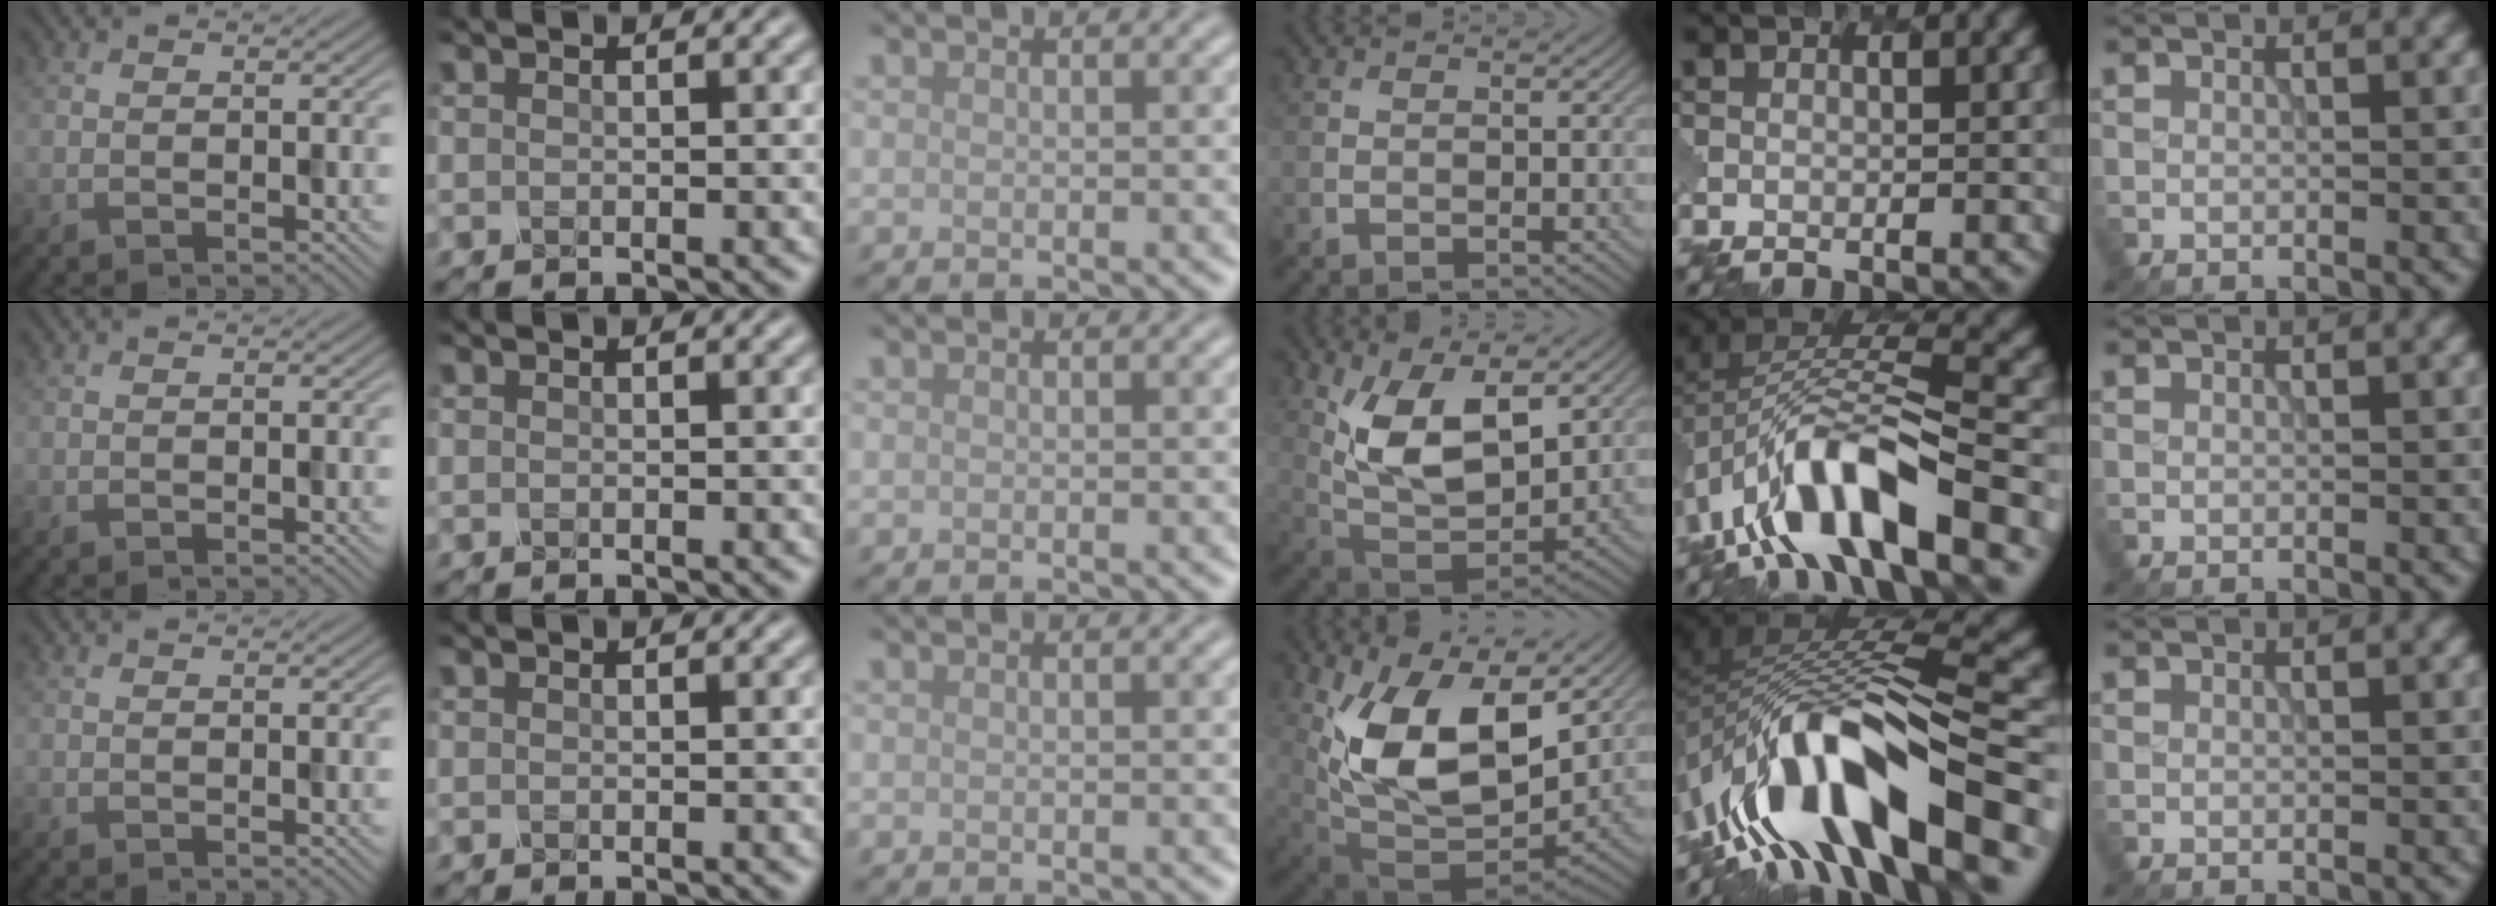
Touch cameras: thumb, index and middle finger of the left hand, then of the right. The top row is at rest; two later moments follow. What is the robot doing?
{"motion": "insert", "object": "pen bag"}